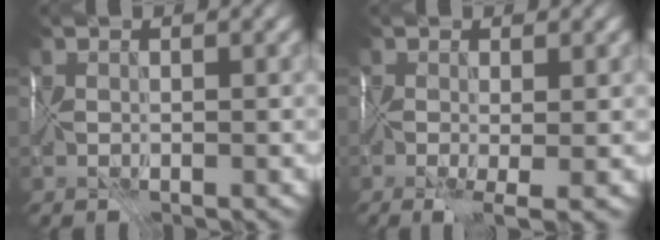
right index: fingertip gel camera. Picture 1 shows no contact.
{"total": 4.7, "force": [-1.3, 1.8, 4.2], "torque": [-0.071, -0.009, -0.010]}